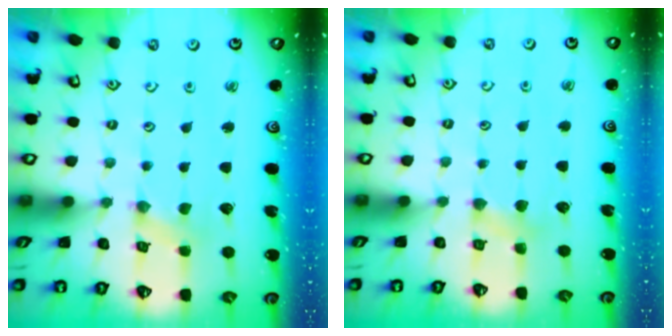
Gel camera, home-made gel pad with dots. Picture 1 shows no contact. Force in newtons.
{"total": 4.1, "press": 4.1, "slide": 0.6}